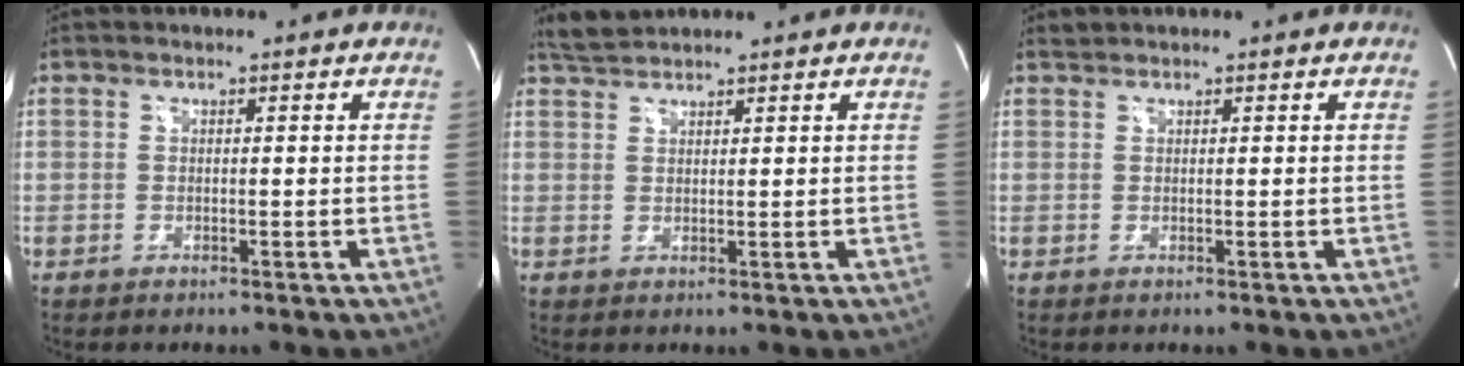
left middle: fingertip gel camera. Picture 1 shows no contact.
{"total": 2.7, "force": [2.6, 0.0, 0.3], "torque": [-0.017, 0.013, 0.057]}
{"total": 0.7, "force": [0.6, 0.0, -0.1], "torque": [-0.007, 0.007, 0.015]}